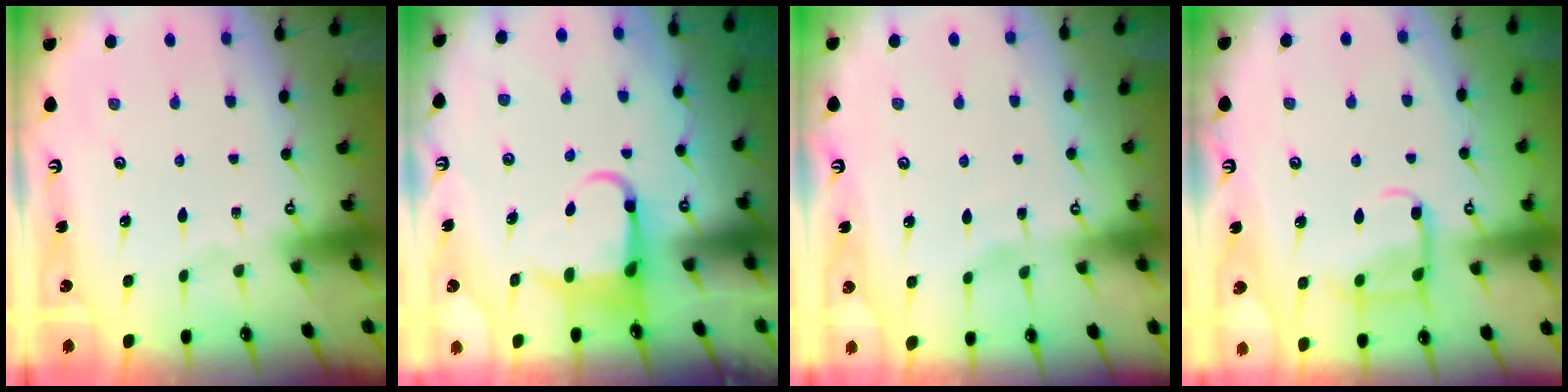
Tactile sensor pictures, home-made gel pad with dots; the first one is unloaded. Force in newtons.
{"total": 5.8, "press": 5.7, "slide": 1.1}
{"total": 2.6, "press": 2.5, "slide": 0.2}
{"total": 10.6, "press": 10.6, "slide": 1.0}